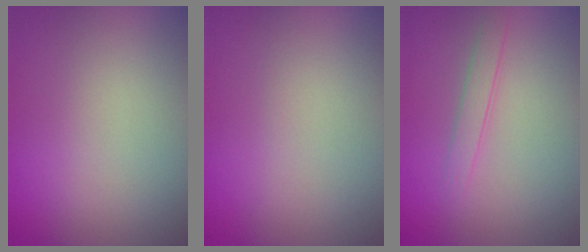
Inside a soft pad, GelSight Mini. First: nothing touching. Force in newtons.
{"total": 0.0}
{"total": 1.3, "press": 1.3, "slide": 0.1}